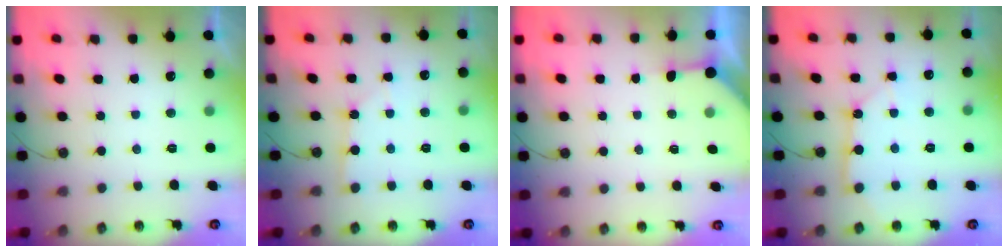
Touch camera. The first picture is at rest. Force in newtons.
{"total": 1.2, "press": 1.2, "slide": 0.1}
{"total": 2.7, "press": 2.7, "slide": 0.4}
{"total": 8.5, "press": 8.4, "slide": 0.8}